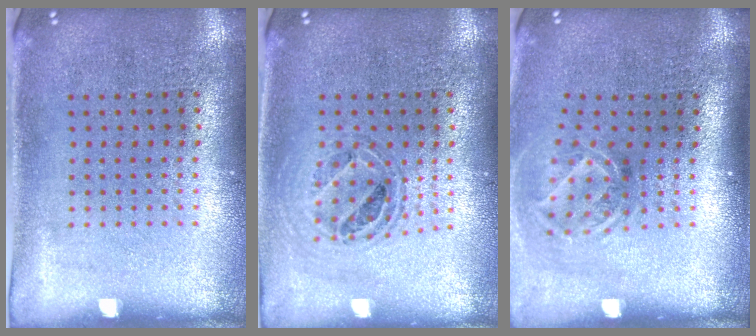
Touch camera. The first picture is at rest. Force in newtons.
{"total": 0.9, "press": 0.8, "slide": 0.2}
{"total": 2.0, "press": 1.3, "slide": 1.4}